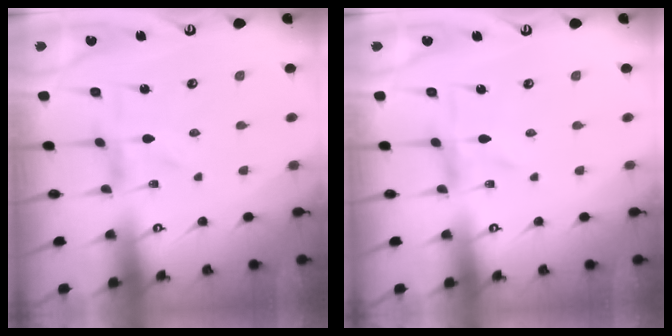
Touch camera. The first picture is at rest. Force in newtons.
{"total": 0.0}